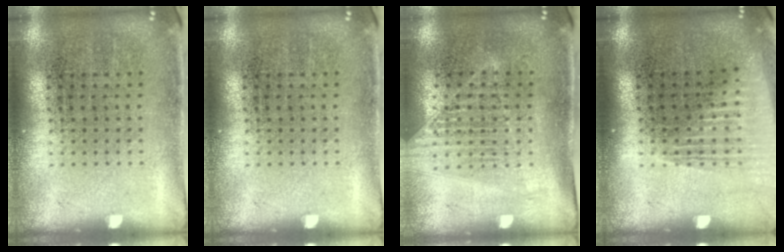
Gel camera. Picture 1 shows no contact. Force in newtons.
{"total": 0.0}
{"total": 1.3, "press": 1.2, "slide": 0.5}
{"total": 1.5, "press": 1.3, "slide": 0.6}